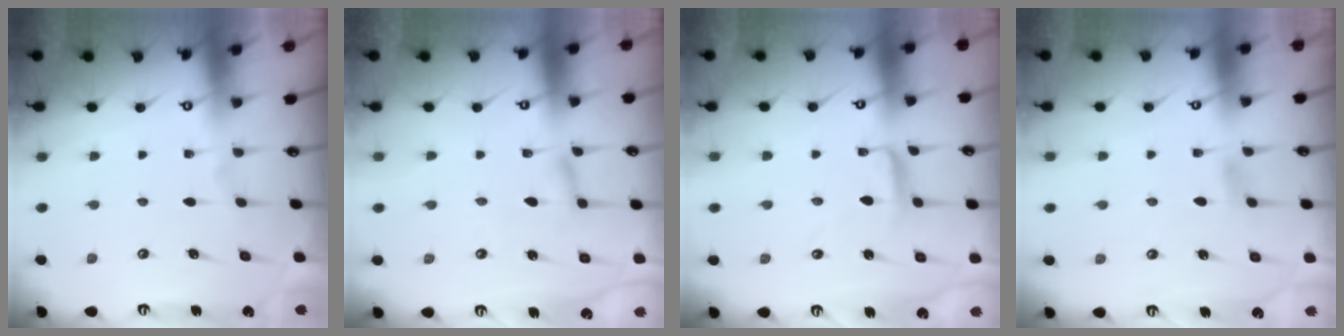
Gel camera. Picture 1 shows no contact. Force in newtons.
{"total": 2.6, "press": 2.6, "slide": 0.1}
{"total": 4.6, "press": 4.5, "slide": 0.3}
{"total": 2.8, "press": 2.8, "slide": 0.3}